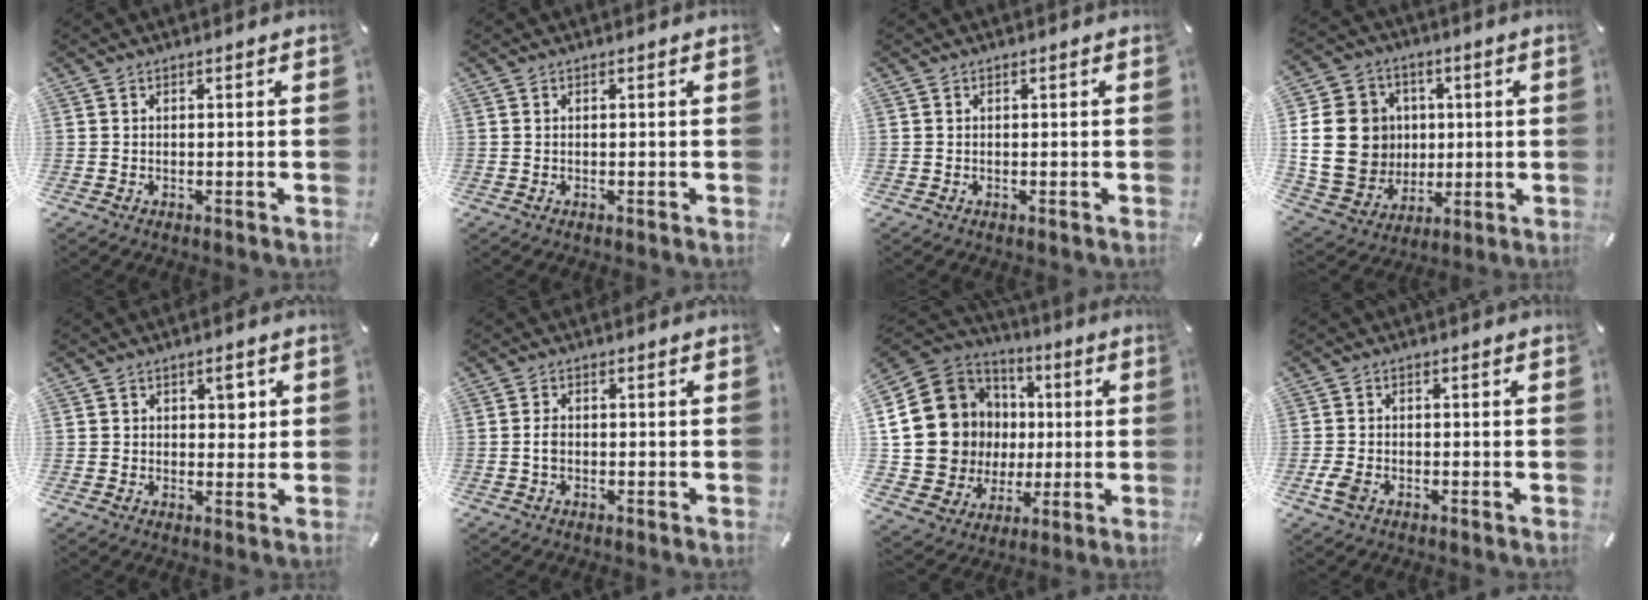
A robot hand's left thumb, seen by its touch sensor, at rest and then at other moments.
{"total": 0.0}
{"total": 0.0}
{"total": 18.2, "force": [1.8, 16.2, 8.1], "torque": [-0.168, 0.006, 0.040]}
{"total": 3.6, "force": [1.1, 2.6, 2.2], "torque": [-0.015, -0.004, 0.009]}
{"total": 2.0, "force": [-0.3, 1.2, 1.5], "torque": [-0.028, 0.002, -0.007]}
{"total": 18.4, "force": [1.5, 17.3, 6.0], "torque": [-0.114, -0.021, 0.068]}
{"total": 3.5, "force": [-1.5, 2.2, 2.3], "torque": [-0.058, 0.000, -0.030]}